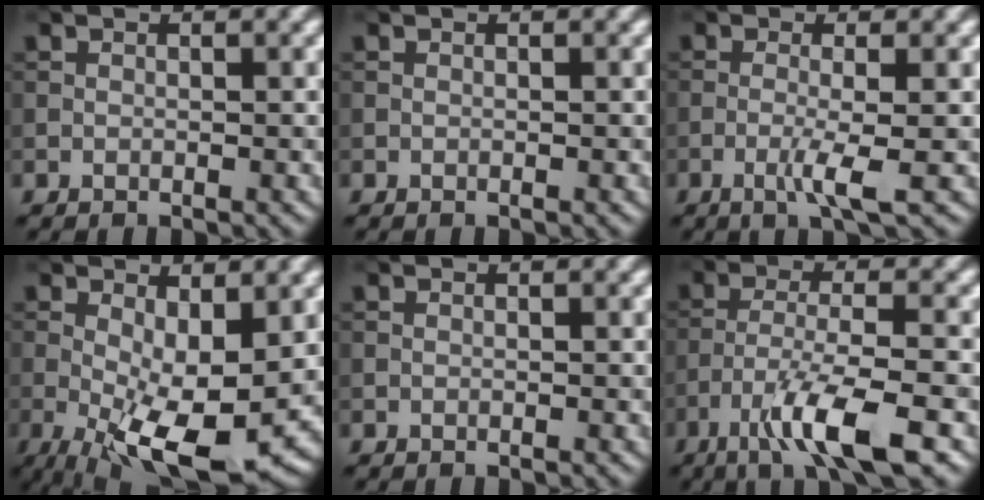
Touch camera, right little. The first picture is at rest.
{"total": 0.0}
{"total": 2.9, "force": [-1.0, 0.2, 2.7], "torque": [-0.052, 0.002, -0.026]}
{"total": 10.5, "force": [-2.3, 4.0, 9.4], "torque": [-0.168, -0.016, -0.034]}
{"total": 0.0}
{"total": 7.1, "force": [-4.1, 1.3, 5.7], "torque": [-0.105, -0.001, -0.080]}